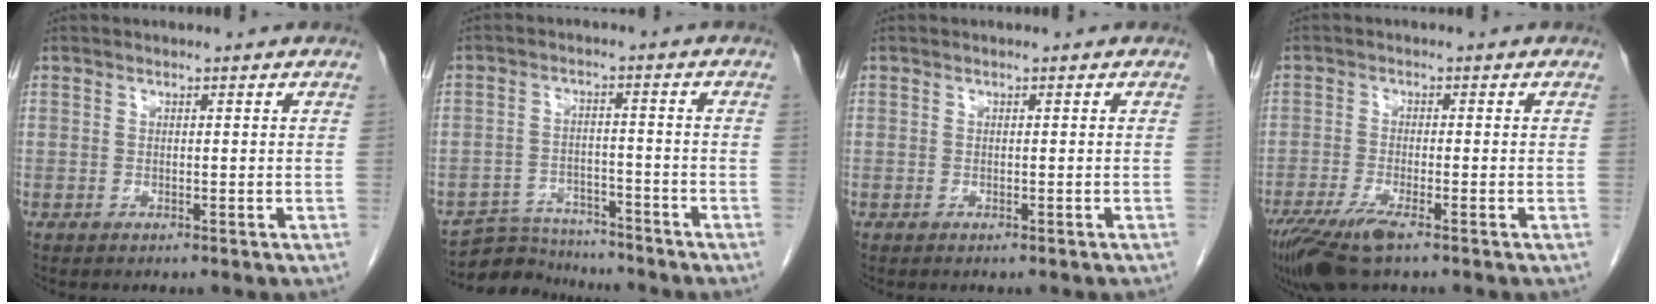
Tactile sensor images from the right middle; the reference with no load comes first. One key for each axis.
{"total": 7.7, "fx": -7.5, "fy": 2.0, "fz": 0.1, "tx": 0.001, "ty": 0.009, "tz": -0.125}
{"total": 0.7, "fx": -0.6, "fy": 0.1, "fz": 0.3, "tx": -0.008, "ty": -0.002, "tz": -0.010}
{"total": 7.1, "fx": -4.6, "fy": 1.0, "fz": 5.3, "tx": -0.102, "ty": -0.019, "tz": -0.084}